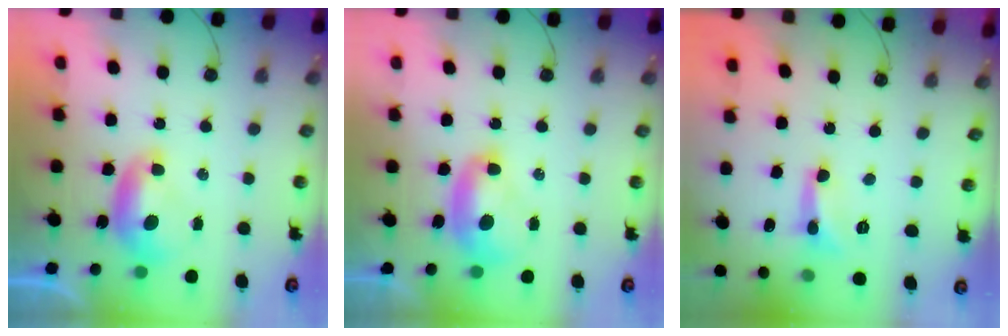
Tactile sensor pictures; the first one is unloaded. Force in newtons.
{"total": 2.0, "press": 2.0, "slide": 0.0}
{"total": 1.6, "press": 1.6, "slide": 0.3}